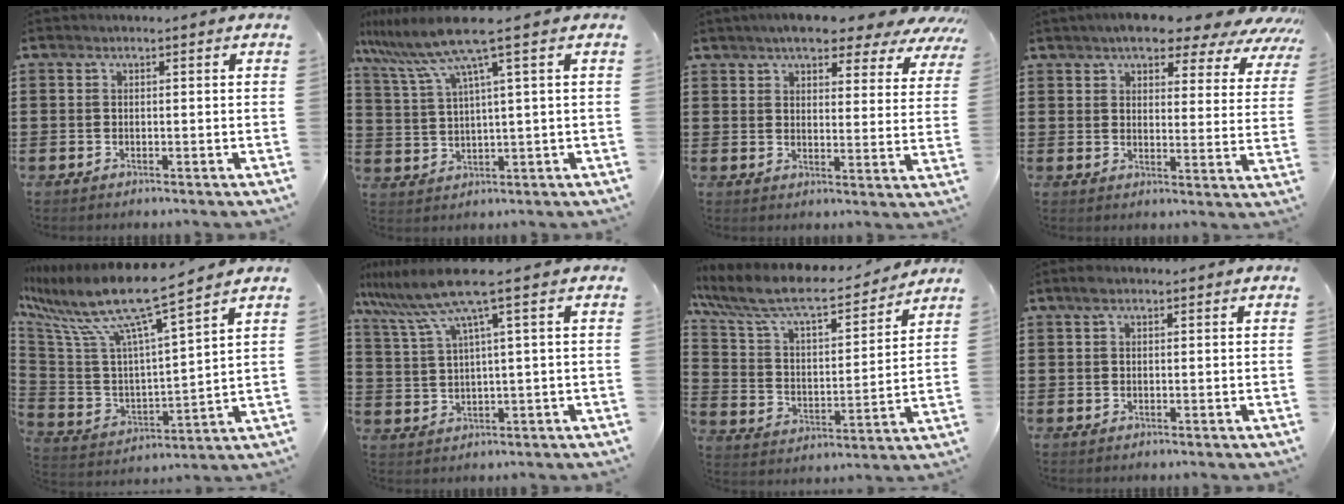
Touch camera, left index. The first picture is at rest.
{"total": 8.6, "force": [5.1, -0.3, 7.0], "torque": [-0.166, -0.028, 0.082]}
{"total": 6.3, "force": [5.5, 1.5, 2.7], "torque": [-0.069, -0.021, 0.095]}
{"total": 6.5, "force": [5.7, 1.6, 2.7], "torque": [-0.063, -0.027, 0.095]}
{"total": 11.8, "force": [9.0, 0.7, 7.7], "torque": [-0.190, -0.065, 0.146]}
{"total": 8.2, "force": [4.5, 0.0, 6.9], "torque": [-0.169, -0.029, 0.070]}
{"total": 10.2, "force": [8.5, 2.2, 5.2], "torque": [-0.136, -0.047, 0.143]}
{"total": 1.5, "force": [0.8, 0.7, 1.1], "torque": [-0.024, 0.005, 0.013]}